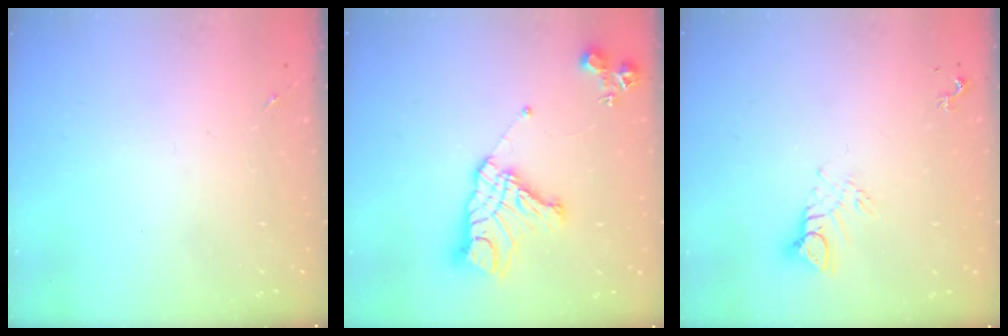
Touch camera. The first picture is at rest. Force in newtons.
{"total": 16.0, "press": 15.9, "slide": 1.4}
{"total": 6.0, "press": 6.0, "slide": 0.2}